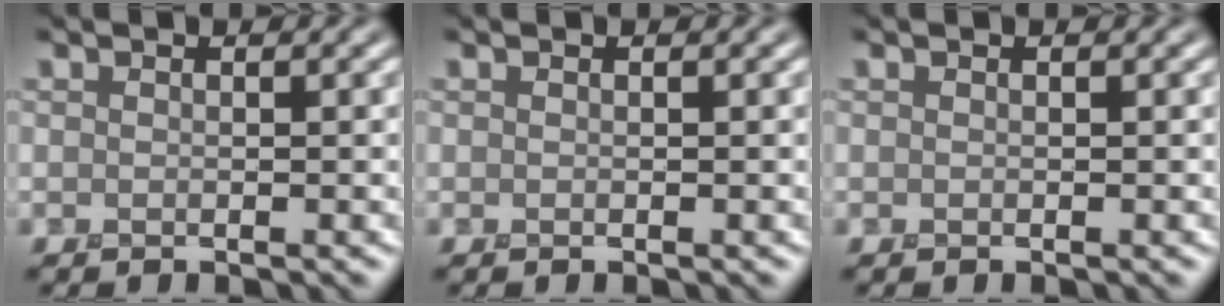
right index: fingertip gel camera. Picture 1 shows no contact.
{"total": 0.0}
{"total": 0.0}